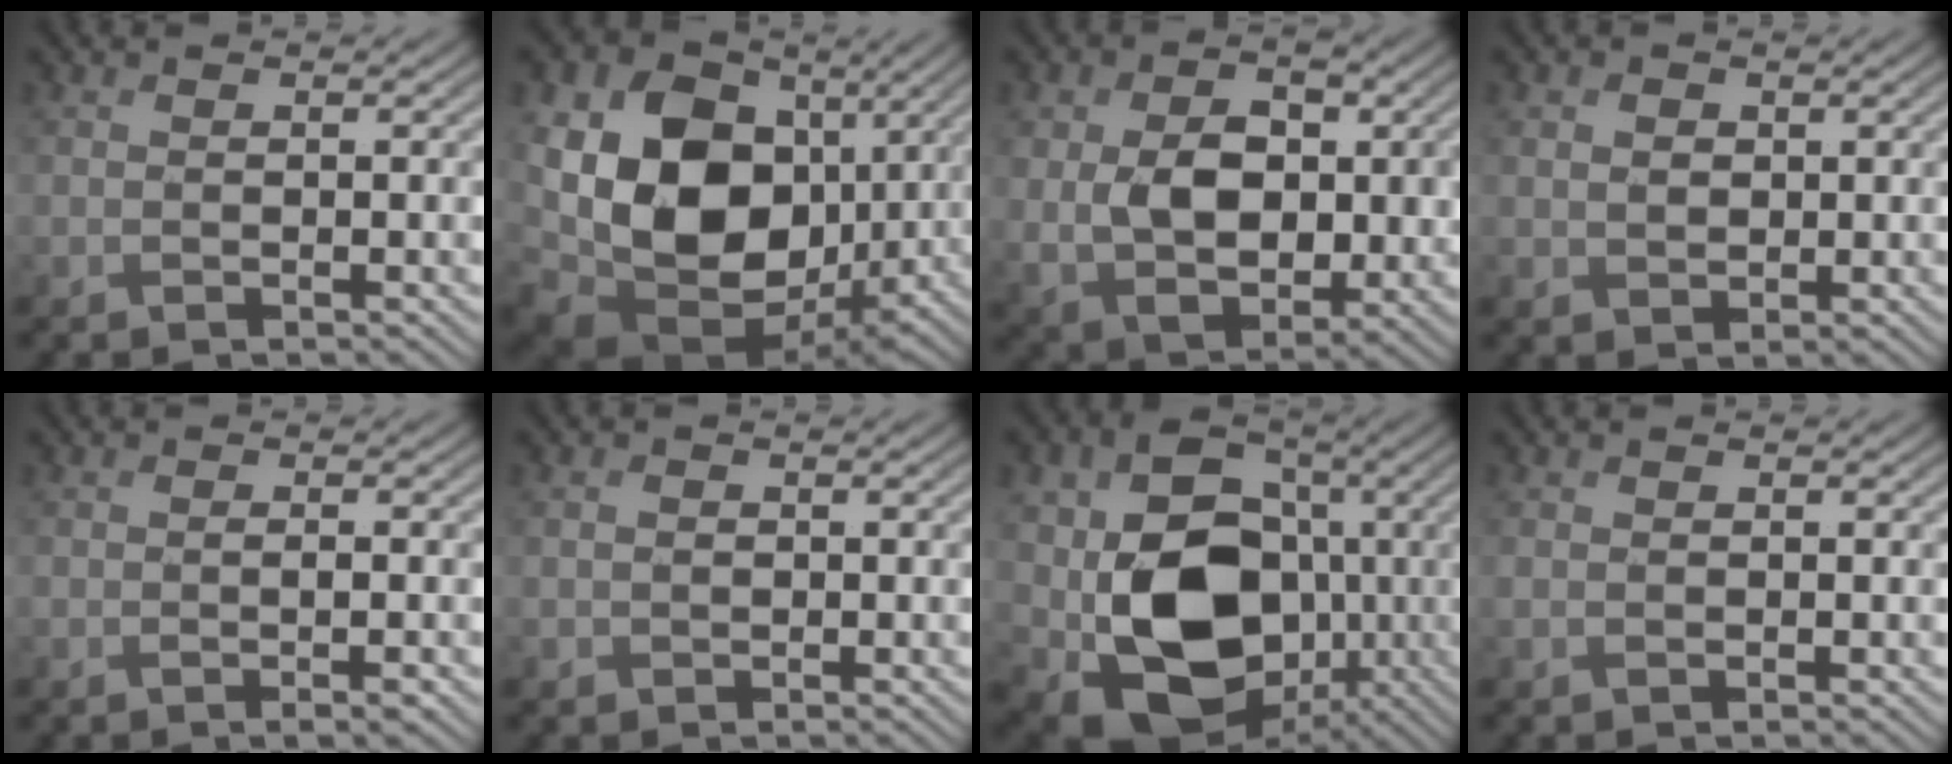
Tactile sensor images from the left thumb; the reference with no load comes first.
{"total": 18.3, "force": [2.1, 13.4, 12.2], "torque": [-0.283, -0.018, 0.053]}
{"total": 10.0, "force": [0.7, 6.9, 7.2], "torque": [-0.144, -0.013, 0.014]}
{"total": 2.1, "force": [0.5, 1.7, 1.1], "torque": [-0.031, -0.001, 0.008]}
{"total": 1.7, "force": [-0.7, 0.5, 1.5], "torque": [-0.027, -0.001, -0.010]}
{"total": 1.1, "force": [-0.2, 1.0, 0.4], "torque": [-0.009, -0.004, -0.006]}
{"total": 14.8, "force": [-2.0, 11.1, 9.6], "torque": [-0.191, -0.017, -0.036]}
{"total": 0.8, "force": [0.0, 0.5, 0.5], "torque": [-0.016, -0.001, 0.000]}